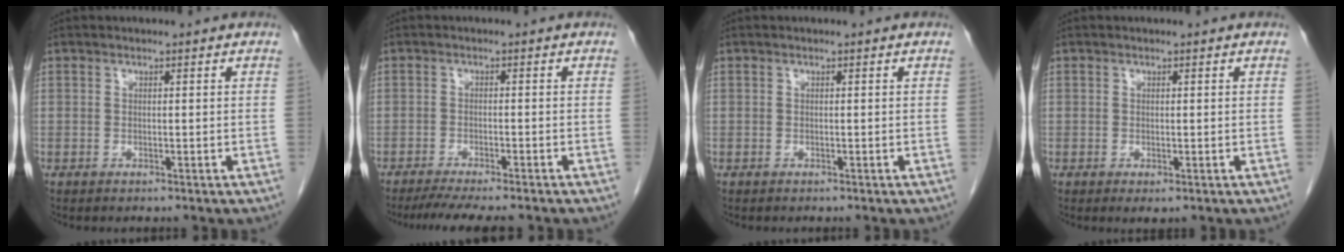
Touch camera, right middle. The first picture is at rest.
{"total": 8.8, "force": [-7.6, 0.7, 4.4], "torque": [-0.061, -0.015, -0.114]}
{"total": 0.0}
{"total": 0.9, "force": [-0.3, 0.4, 0.8], "torque": [-0.013, -0.005, 0.002]}